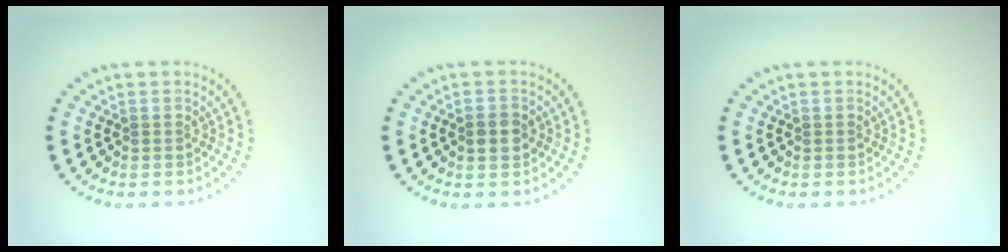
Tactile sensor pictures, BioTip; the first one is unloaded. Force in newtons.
{"total": 1.9, "press": 1.9, "slide": 0.4}
{"total": 0.0}